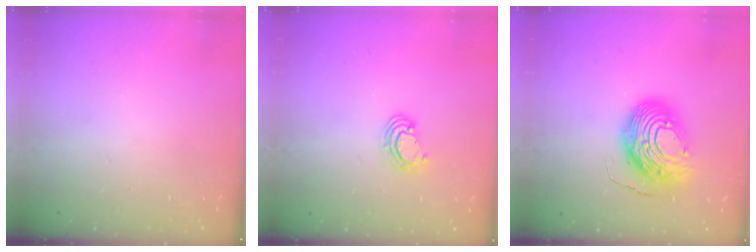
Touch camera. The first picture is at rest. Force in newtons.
{"total": 3.7, "press": 3.7, "slide": 0.2}
{"total": 14.3, "press": 14.3, "slide": 1.4}